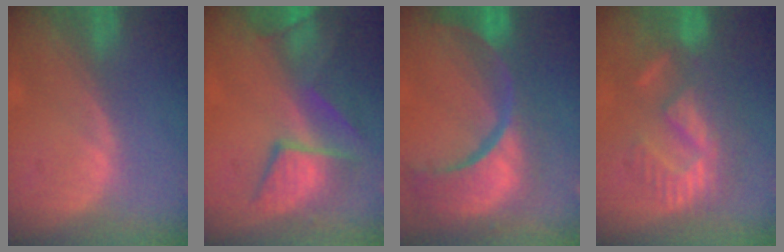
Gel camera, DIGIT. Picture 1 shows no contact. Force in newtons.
{"total": 9.8, "press": 8.5, "slide": 4.8}
{"total": 14.8, "press": 11.7, "slide": 9.0}
{"total": 8.8, "press": 8.7, "slide": 1.7}